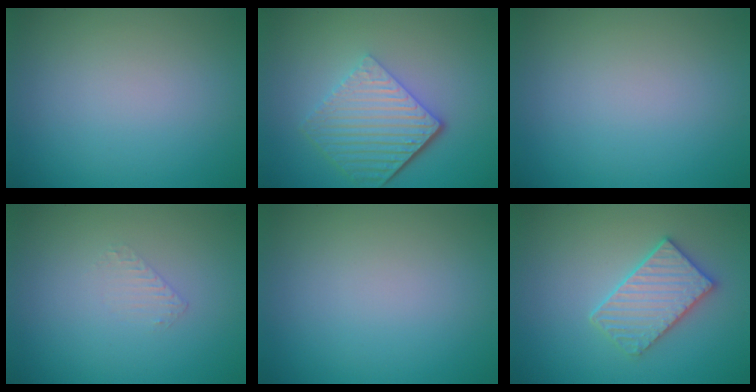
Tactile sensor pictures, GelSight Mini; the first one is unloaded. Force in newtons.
{"total": 5.8, "press": 4.2, "slide": 4.0}
{"total": 0.0}
{"total": 0.6, "press": 0.4, "slide": 0.5}
{"total": 0.0}
{"total": 3.4, "press": 3.3, "slide": 0.8}